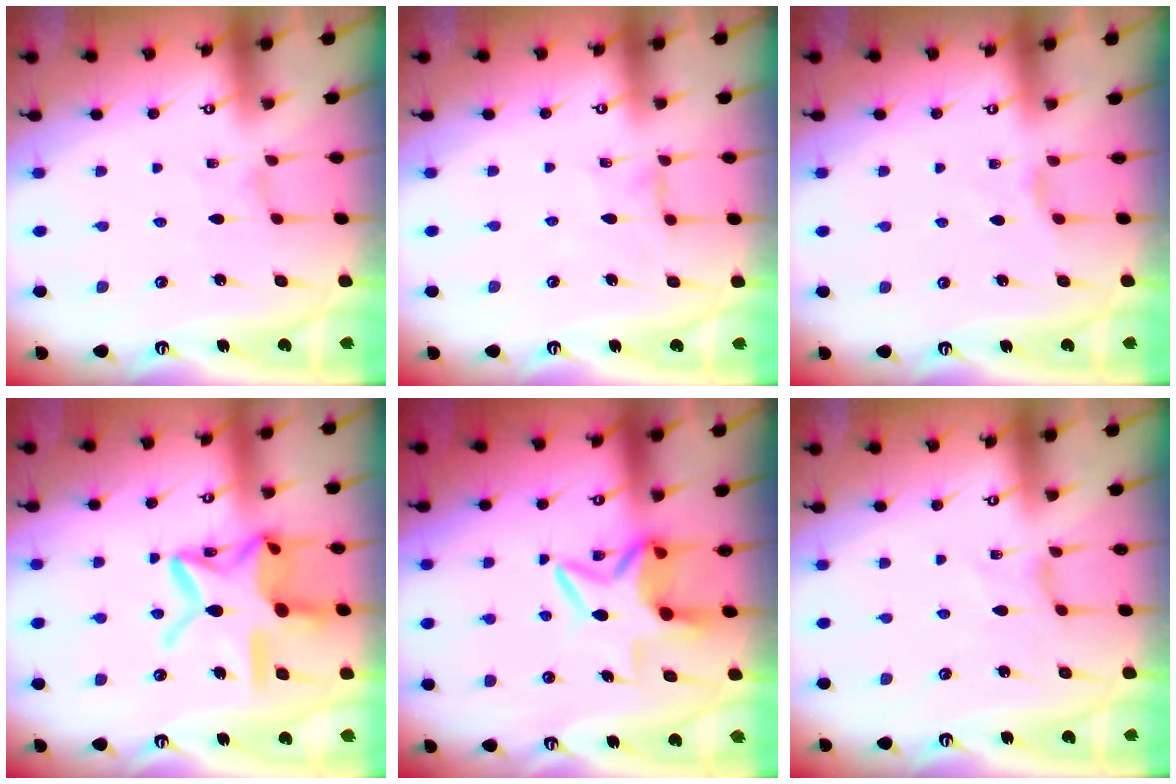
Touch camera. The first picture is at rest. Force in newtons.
{"total": 0.8, "press": 0.7, "slide": 0.3}
{"total": 1.6, "press": 1.5, "slide": 0.4}
{"total": 19.9, "press": 19.8, "slide": 1.6}
{"total": 8.2, "press": 8.1, "slide": 1.3}
{"total": 0.0}